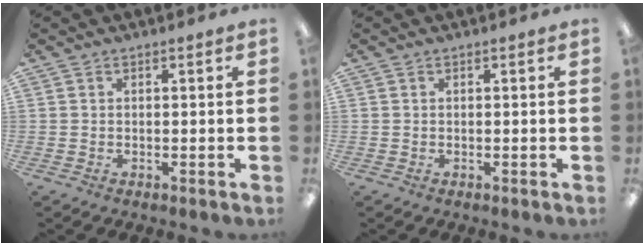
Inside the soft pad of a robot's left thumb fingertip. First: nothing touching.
{"total": 0.0}